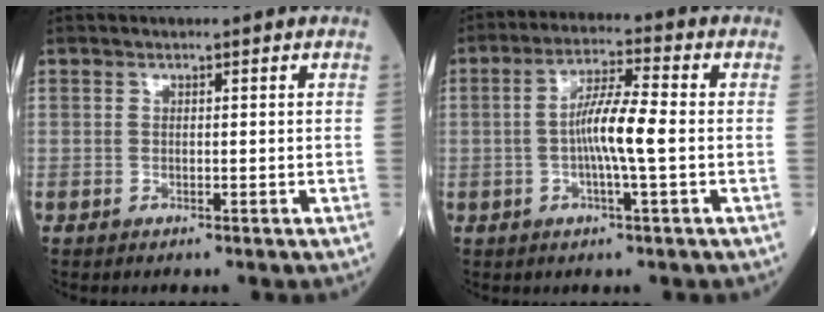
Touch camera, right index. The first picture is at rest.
{"total": 7.5, "force": [-0.8, 0.1, 7.5], "torque": [-0.142, 0.005, -0.020]}